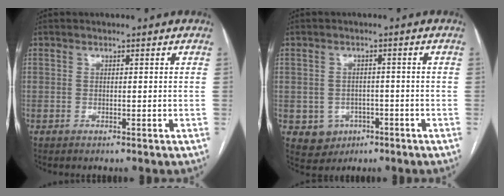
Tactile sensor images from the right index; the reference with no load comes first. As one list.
[{"total": 4.6, "force": [-1.7, 4.1, 0.8], "torque": [-0.005, 0.008, -0.017]}]